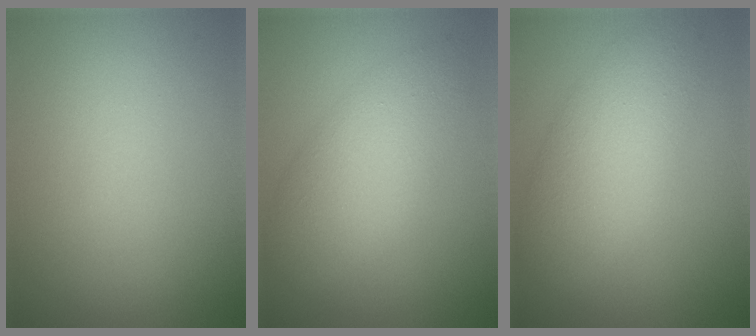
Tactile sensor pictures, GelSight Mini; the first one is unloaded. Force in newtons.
{"total": 5.1, "press": 5.1, "slide": 0.2}
{"total": 5.5, "press": 5.5, "slide": 0.1}